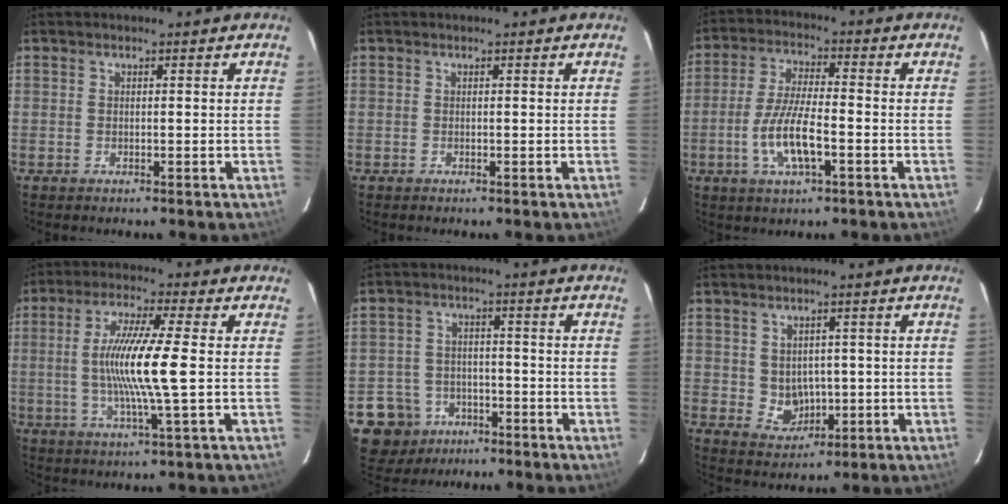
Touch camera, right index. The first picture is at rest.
{"total": 0.0}
{"total": 9.5, "force": [-3.3, 2.4, 8.6], "torque": [-0.174, -0.005, -0.064]}
{"total": 11.3, "force": [-0.4, -0.3, 11.3], "torque": [-0.214, -0.007, -0.010]}
{"total": 9.0, "force": [-4.8, 7.6, 1.2], "torque": [-0.053, 0.029, -0.071]}
{"total": 4.8, "force": [0.2, 4.4, 2.0], "torque": [-0.040, 0.005, 0.020]}